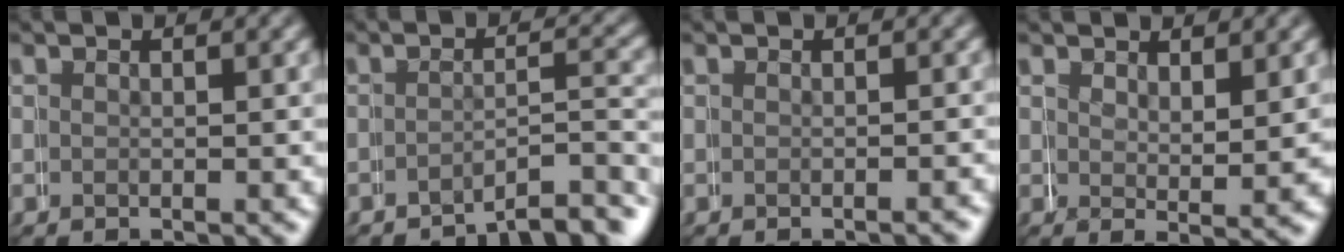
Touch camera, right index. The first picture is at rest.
{"total": 4.9, "force": [-4.5, 0.9, 1.9], "torque": [-0.016, -0.002, -0.069]}
{"total": 0.8, "force": [-0.7, 0.0, 0.3], "torque": [0.002, 0.007, -0.013]}
{"total": 2.1, "force": [1.2, 0.6, 1.7], "torque": [-0.028, -0.015, 0.023]}